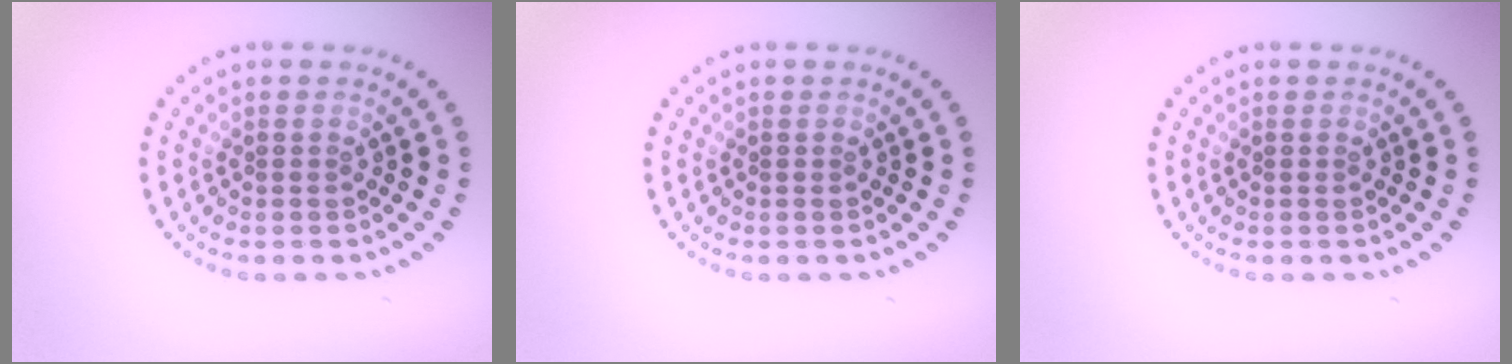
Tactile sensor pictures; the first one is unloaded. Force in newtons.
{"total": 0.0}
{"total": 0.0}